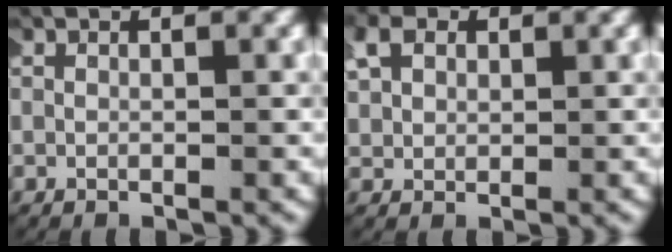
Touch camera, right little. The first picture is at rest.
{"total": 2.1, "force": [0.9, 1.6, 0.9], "torque": [-0.033, 0.000, 0.016]}